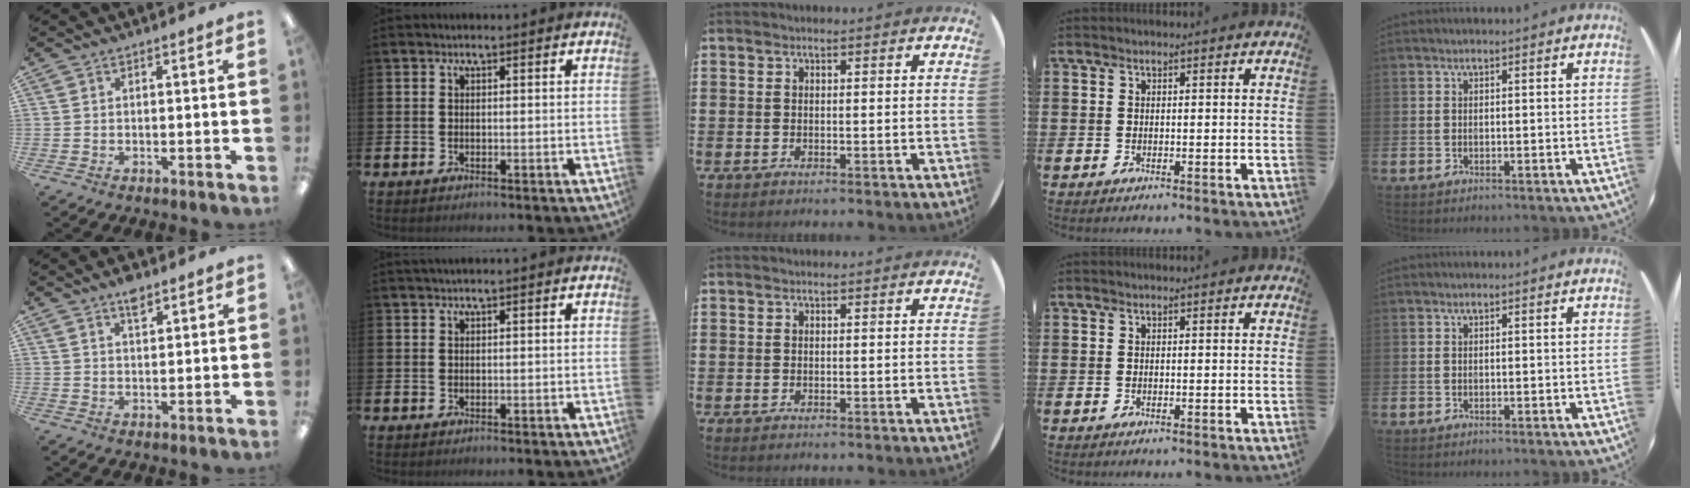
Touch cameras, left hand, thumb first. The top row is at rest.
{"thumb": {"total": 4.1, "force": [3.0, 1.6, 2.3], "torque": [-0.035, -0.008, 0.051]}, "index": {"total": 0.6, "force": [0.4, -0.1, 0.4], "torque": [-0.012, 0.003, 0.008]}}